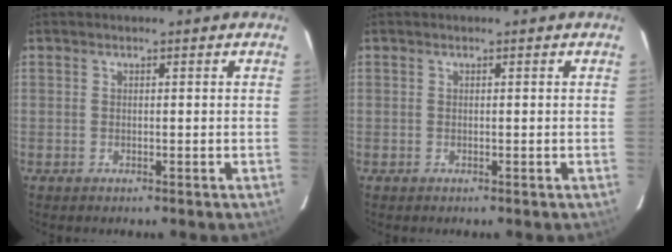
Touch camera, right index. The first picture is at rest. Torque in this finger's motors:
{"motor_torque": [0.00, 0.00, 0.00, 0.00]}